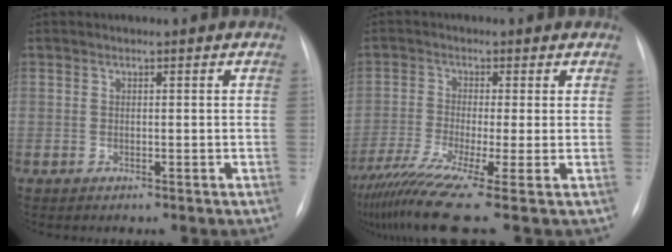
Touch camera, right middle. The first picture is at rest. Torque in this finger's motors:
{"motor_torque": [0.95, -1.19, 0.12, 0.15]}